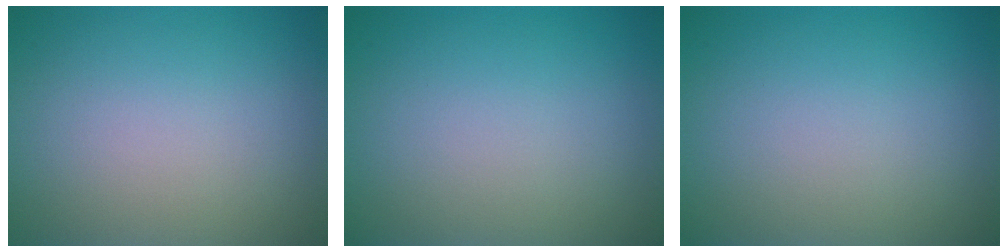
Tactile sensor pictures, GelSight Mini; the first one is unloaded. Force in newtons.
{"total": 0.0}
{"total": 0.0}